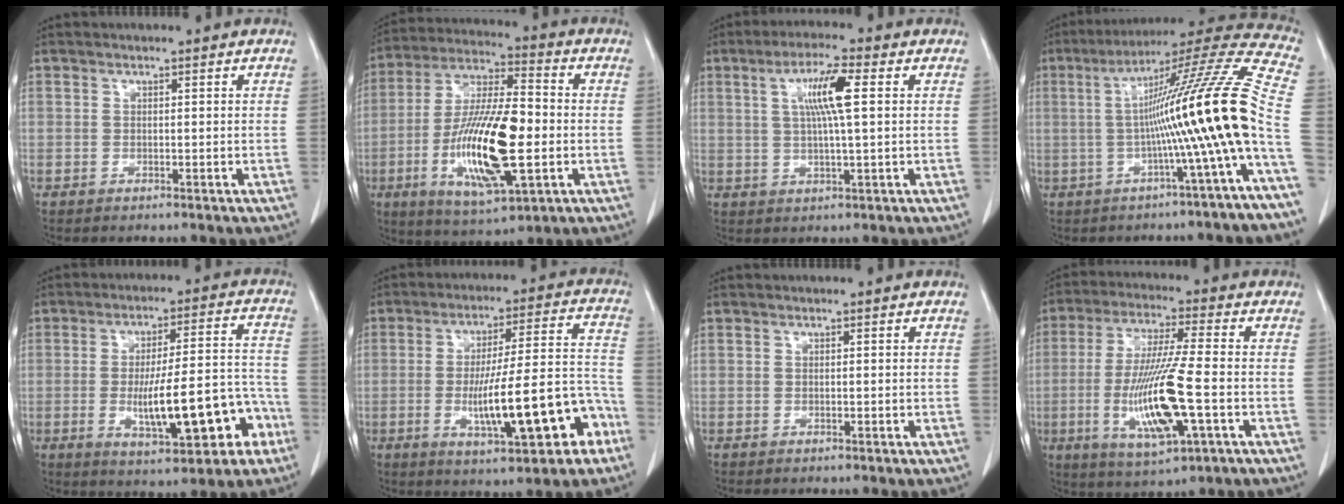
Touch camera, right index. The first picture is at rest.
{"total": 18.1, "force": [-3.6, 4.4, 17.2], "torque": [-0.344, -0.009, -0.059]}
{"total": 7.3, "force": [1.8, 0.2, 7.1], "torque": [-0.132, 0.005, 0.031]}
{"total": 19.9, "force": [-2.1, -2.4, 19.7], "torque": [-0.274, 0.019, -0.047]}
{"total": 15.0, "force": [-4.8, 3.6, 13.8], "torque": [-0.210, 0.021, -0.060]}
{"total": 16.7, "force": [-5.9, 3.0, 15.3], "torque": [-0.238, 0.017, -0.078]}
{"total": 0.0}
{"total": 14.2, "force": [-3.3, 1.1, 13.8], "torque": [-0.279, -0.018, -0.059]}